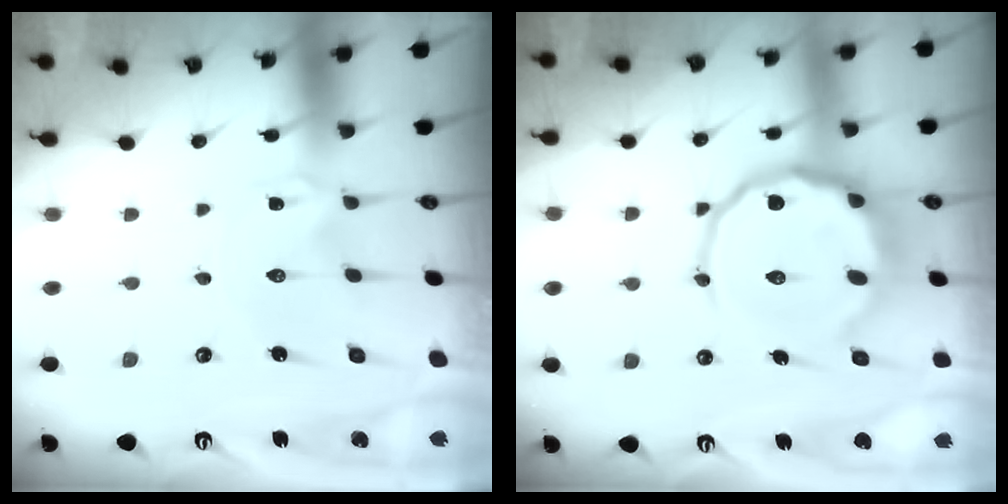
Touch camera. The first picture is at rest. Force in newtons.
{"total": 14.4, "press": 14.2, "slide": 2.3}